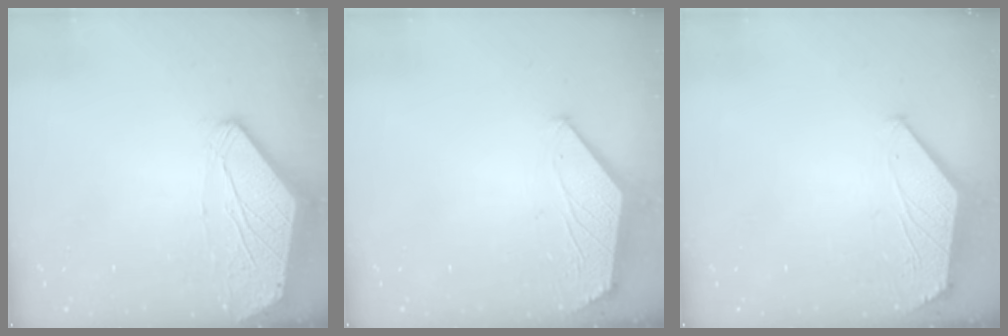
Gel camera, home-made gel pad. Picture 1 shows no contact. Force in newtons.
{"total": 1.5, "press": 1.5, "slide": 0.4}
{"total": 1.7, "press": 1.6, "slide": 0.4}